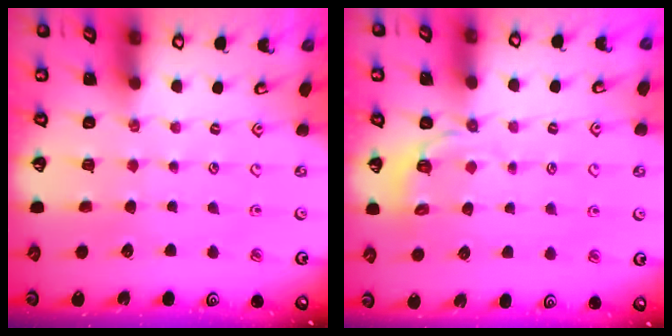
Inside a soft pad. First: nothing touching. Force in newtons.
{"total": 5.3, "press": 4.8, "slide": 2.3}